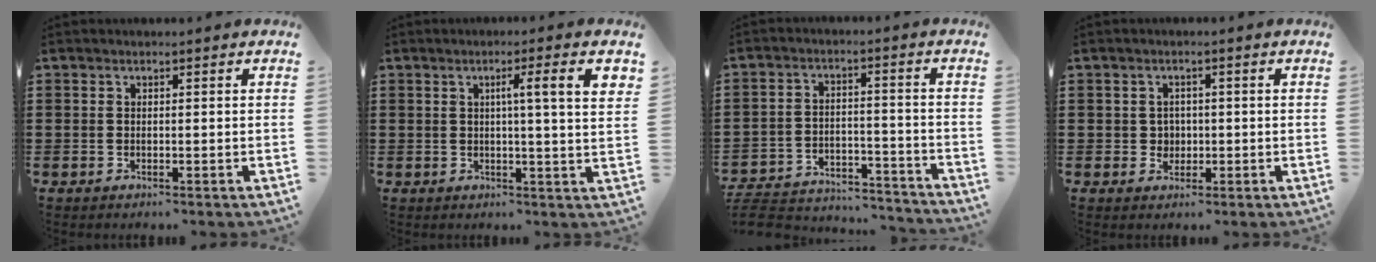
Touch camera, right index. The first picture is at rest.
{"total": 5.8, "force": [1.6, 0.0, 5.6], "torque": [-0.099, -0.005, 0.019]}
{"total": 6.7, "force": [-6.5, 1.1, 1.5], "torque": [-0.038, 0.009, -0.131]}
{"total": 2.0, "force": [0.0, 1.9, 0.6], "torque": [-0.019, 0.006, -0.002]}